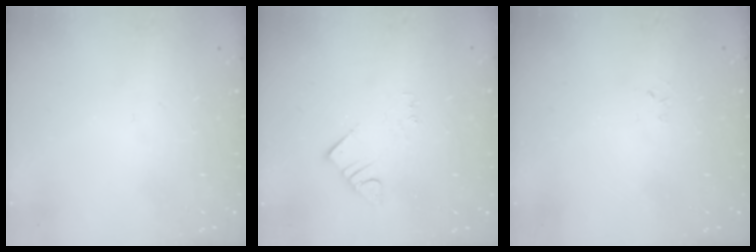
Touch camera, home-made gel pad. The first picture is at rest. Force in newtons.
{"total": 2.8, "press": 2.8, "slide": 0.2}
{"total": 2.6, "press": 2.6, "slide": 0.4}